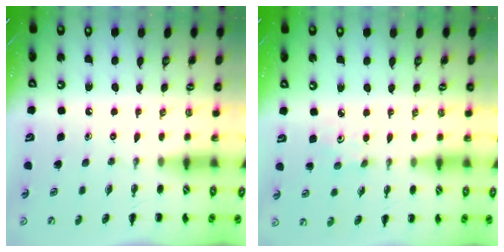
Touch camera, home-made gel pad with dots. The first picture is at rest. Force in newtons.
{"total": 1.8, "press": 1.7, "slide": 0.6}